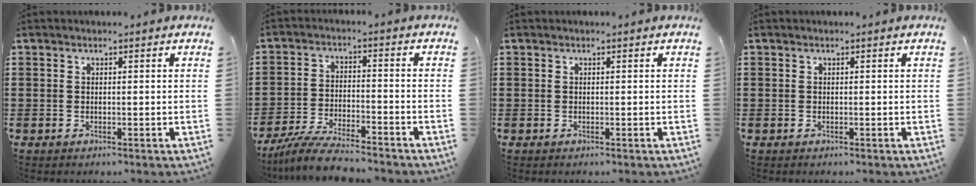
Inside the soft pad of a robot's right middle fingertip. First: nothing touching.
{"total": 6.8, "force": [-6.1, 0.5, 2.9], "torque": [-0.064, -0.006, -0.117]}
{"total": 0.0}
{"total": 0.0}